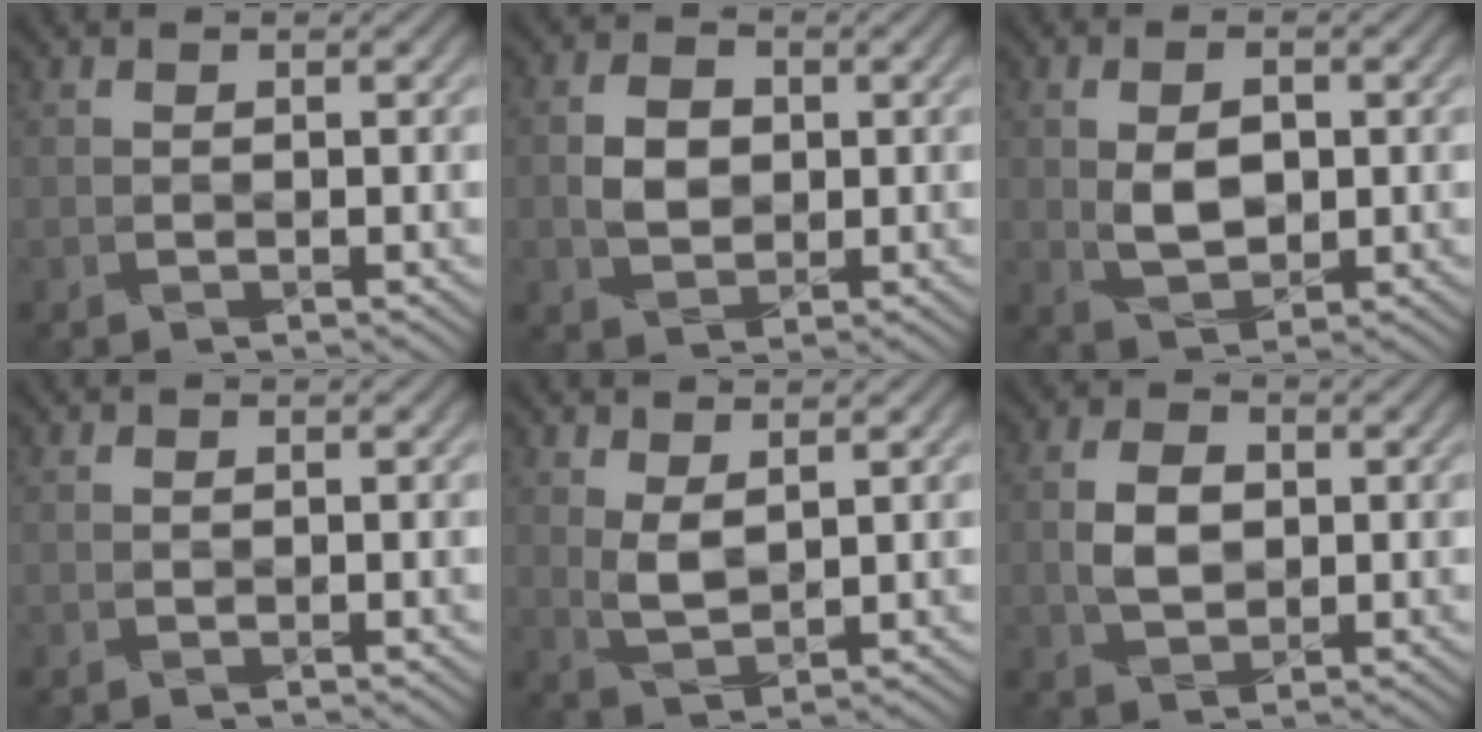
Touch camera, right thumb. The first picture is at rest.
{"total": 3.6, "force": [0.1, 2.9, 2.2], "torque": [-0.045, -0.003, 0.000]}
{"total": 4.5, "force": [0.3, 2.8, 3.4], "torque": [-0.067, -0.005, 0.011]}
{"total": 0.0}
{"total": 2.9, "force": [1.5, 1.3, 2.1], "torque": [-0.056, -0.008, 0.036]}
{"total": 4.2, "force": [0.1, 3.0, 2.9], "torque": [-0.058, -0.002, 0.002]}